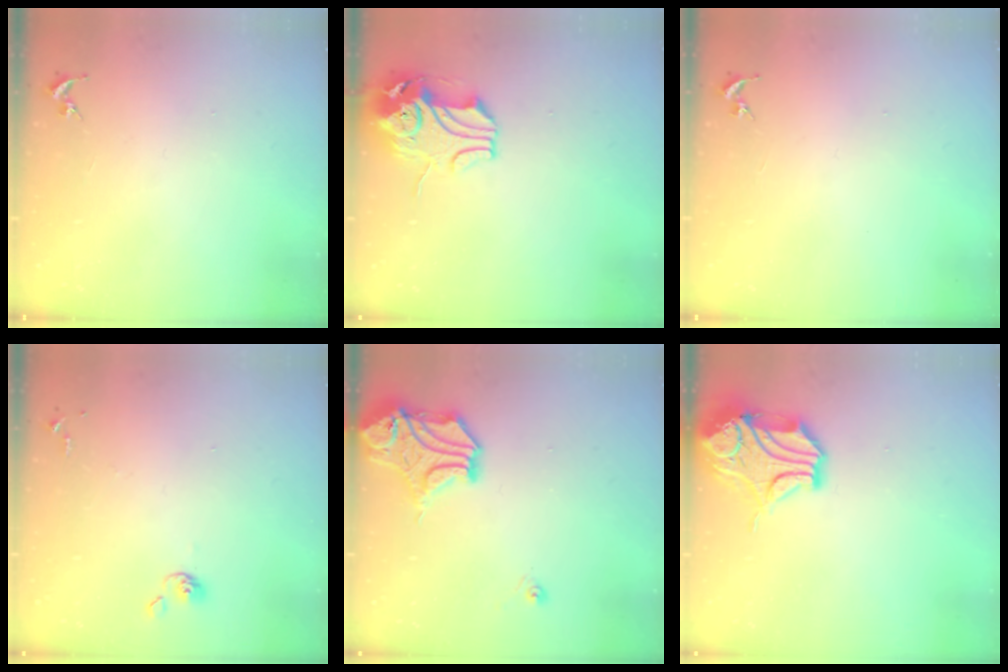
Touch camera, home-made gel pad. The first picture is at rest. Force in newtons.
{"total": 11.3, "press": 11.2, "slide": 2.0}
{"total": 0.0}
{"total": 5.0, "press": 5.0, "slide": 0.8}
{"total": 14.3, "press": 14.0, "slide": 2.5}
{"total": 14.1, "press": 13.9, "slide": 2.1}